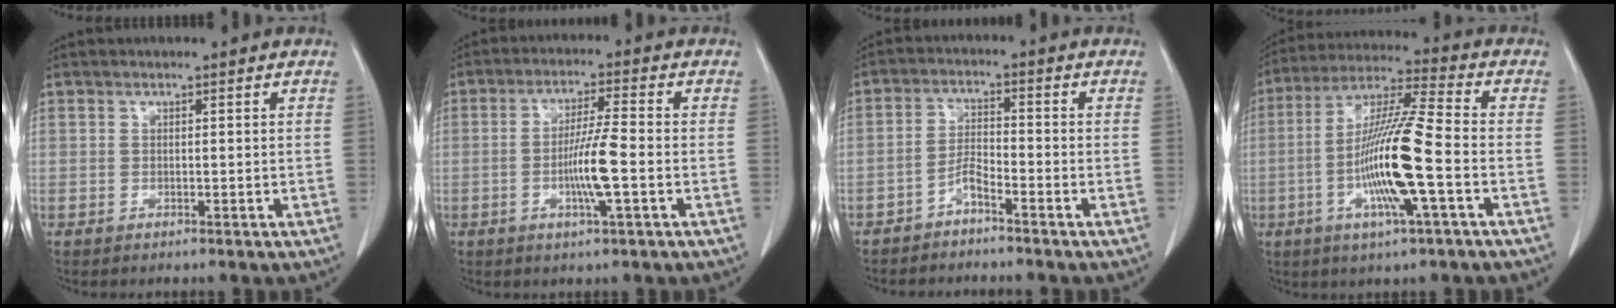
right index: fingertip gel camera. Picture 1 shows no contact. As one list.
[{"total": 6.9, "force": [-1.7, -0.1, 6.7], "torque": [-0.127, -0.004, -0.033]}, {"total": 3.0, "force": [-2.5, 0.3, 1.7], "torque": [-0.033, 0.003, -0.051]}, {"total": 14.4, "force": [-3.5, 0.2, 13.9], "torque": [-0.272, -0.005, -0.073]}]